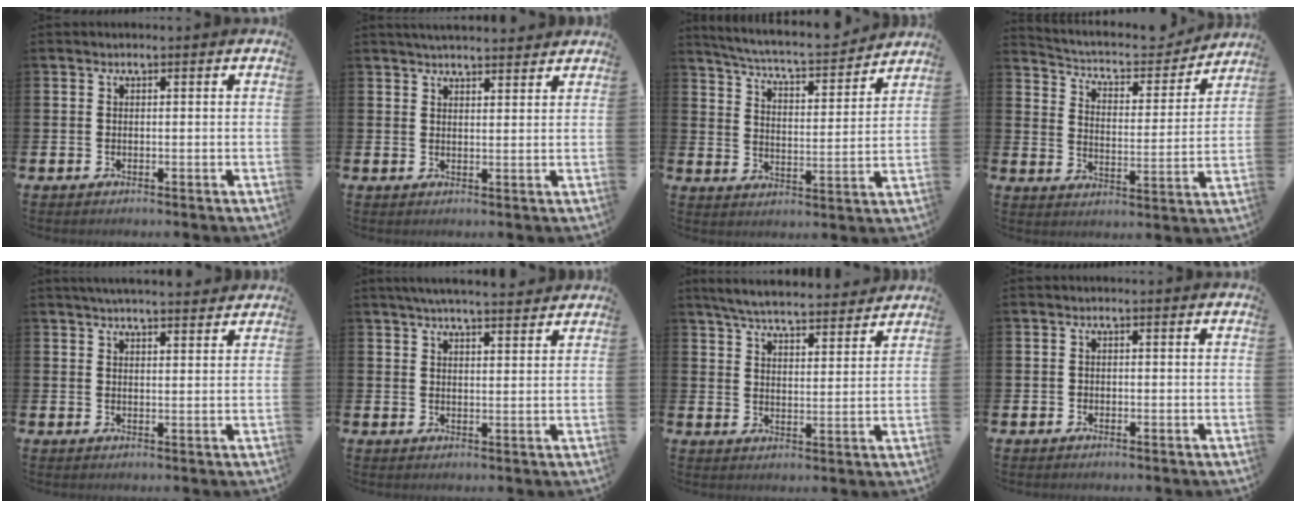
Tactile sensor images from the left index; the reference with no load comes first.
{"total": 3.3, "force": [3.3, 0.3, 0.4], "torque": [-0.013, -0.012, 0.059]}
{"total": 6.1, "force": [5.8, 0.3, 1.6], "torque": [-0.061, -0.046, 0.096]}
{"total": 5.5, "force": [5.0, 1.7, 1.4], "torque": [-0.053, -0.042, 0.079]}
{"total": 3.7, "force": [3.6, 0.3, 0.9], "torque": [-0.024, -0.012, 0.065]}
{"total": 4.6, "force": [4.3, 0.2, 1.4], "torque": [-0.036, -0.013, 0.078]}
{"total": 6.1, "force": [5.9, 0.6, 1.3], "torque": [-0.038, -0.036, 0.103]}
{"total": 0.6, "force": [-0.3, 0.5, 0.1], "torque": [-0.010, 0.007, -0.006]}